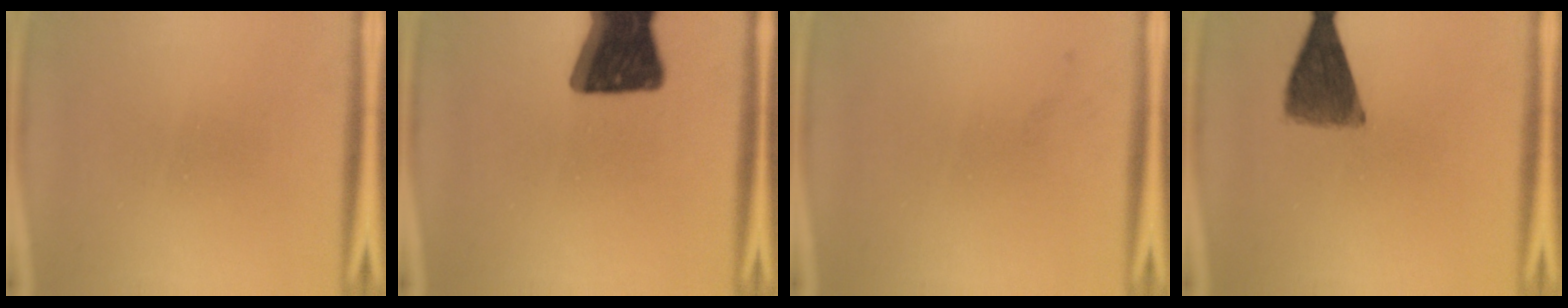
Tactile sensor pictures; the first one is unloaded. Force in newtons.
{"total": 17.2}
{"total": 1.1}
{"total": 7.4}